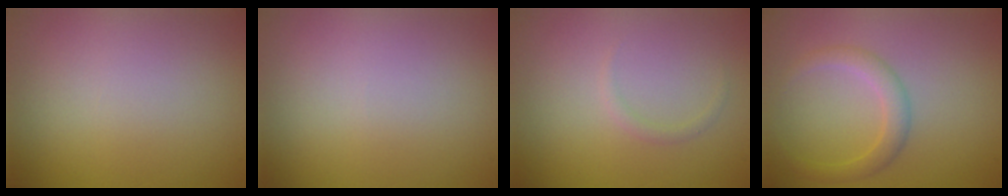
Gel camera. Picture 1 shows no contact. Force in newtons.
{"total": 0.0}
{"total": 0.7, "press": 0.7, "slide": 0.1}
{"total": 2.2, "press": 2.2, "slide": 0.0}